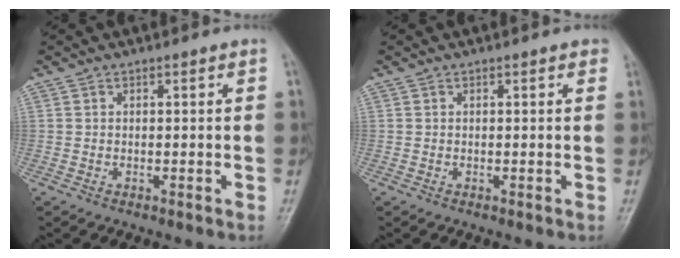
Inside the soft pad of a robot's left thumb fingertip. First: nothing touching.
{"total": 1.0, "force": [0.6, 0.4, 0.7], "torque": [-0.007, 0.001, 0.002]}